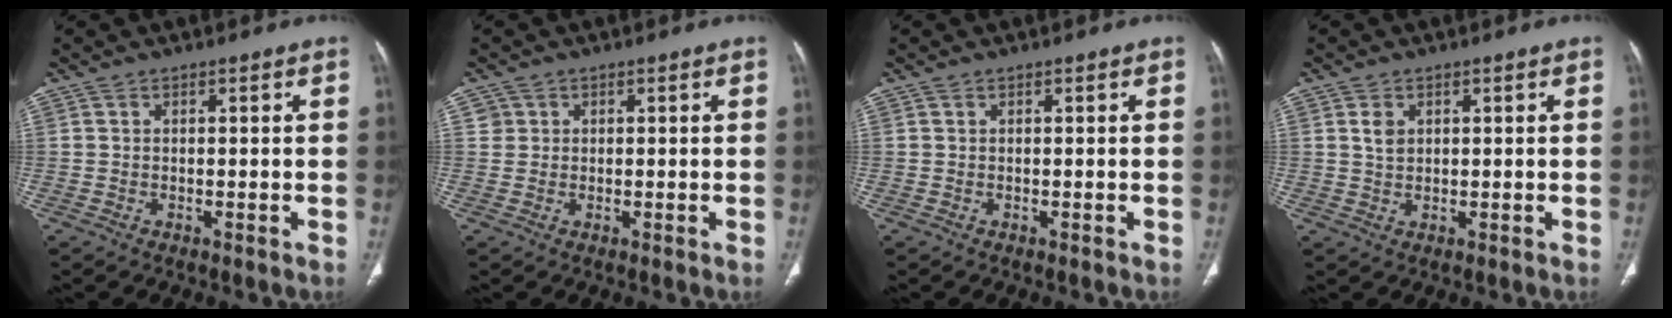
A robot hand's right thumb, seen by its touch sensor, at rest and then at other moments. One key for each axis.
{"total": 1.5, "fx": 0.3, "fy": 1.5, "fz": -0.1, "tx": 0.014, "ty": 0.005, "tz": 0.005}
{"total": 0.0}
{"total": 2.3, "fx": 0.9, "fy": 1.6, "fz": 1.4, "tx": -0.018, "ty": -0.001, "tz": 0.020}